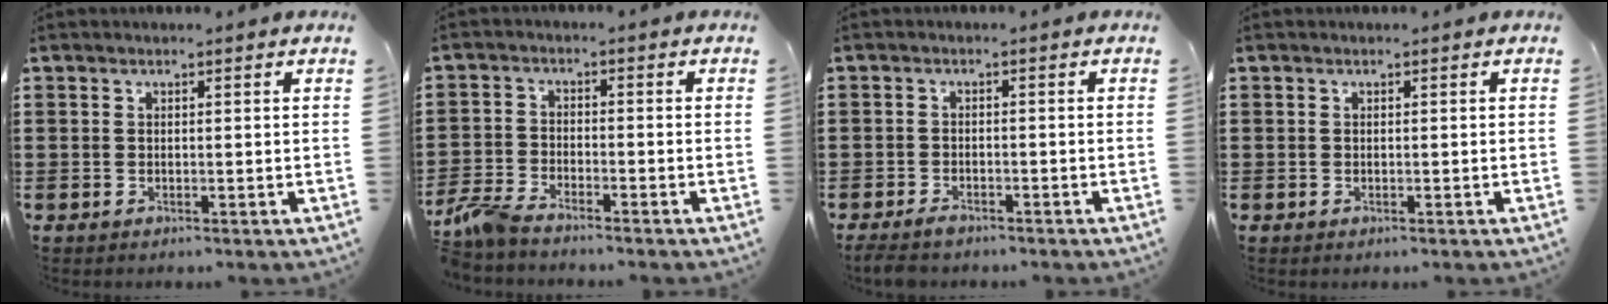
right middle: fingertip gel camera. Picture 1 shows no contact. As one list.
[{"total": 4.3, "force": [-3.8, 0.7, 1.8], "torque": [-0.066, -0.010, -0.084]}, {"total": 1.8, "force": [-1.6, 0.5, 0.7], "torque": [-0.024, -0.002, -0.033]}, {"total": 0.0}]